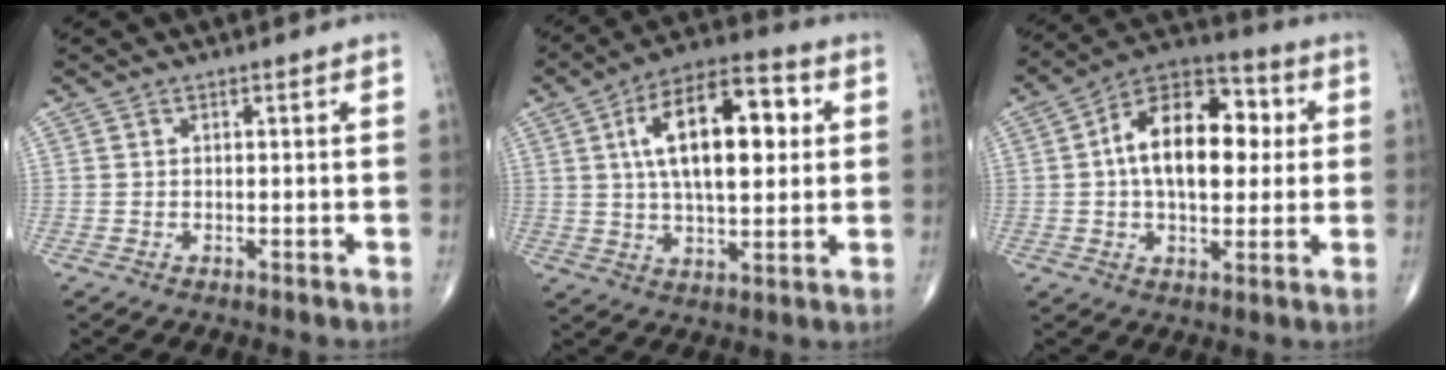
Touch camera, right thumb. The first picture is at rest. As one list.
[{"total": 18.3, "force": [3.9, 8.6, 15.7], "torque": [-0.237, 0.014, 0.059]}, {"total": 17.7, "force": [2.3, 10.3, 14.3], "torque": [-0.203, 0.026, 0.029]}]